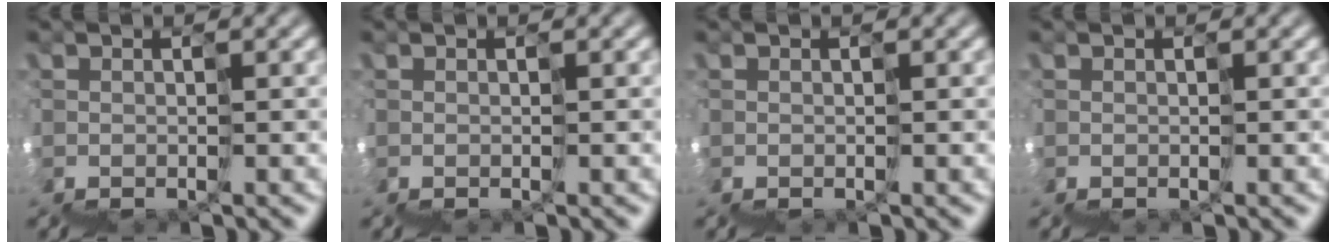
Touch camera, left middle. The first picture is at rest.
{"total": 0.0}
{"total": 0.0}
{"total": 0.0}